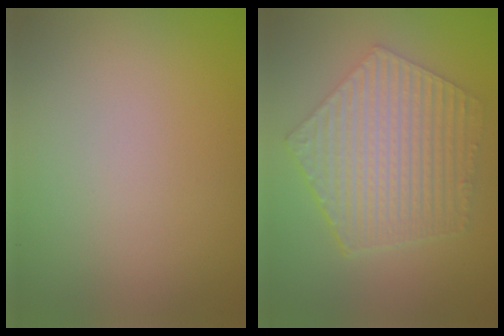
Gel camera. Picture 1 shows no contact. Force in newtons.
{"total": 6.8, "press": 5.0, "slide": 4.6}